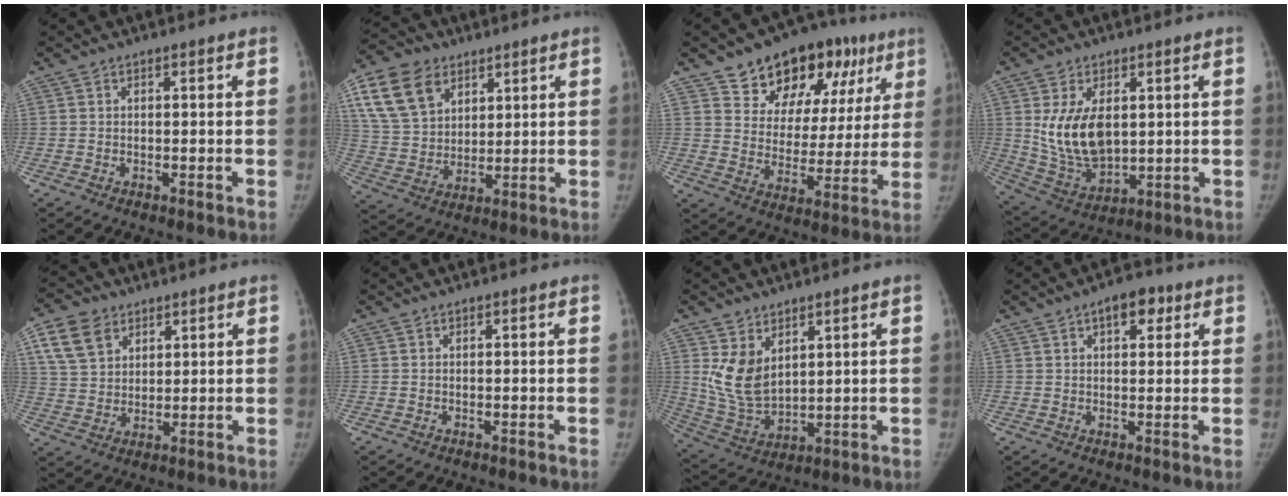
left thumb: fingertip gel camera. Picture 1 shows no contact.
{"total": 15.5, "force": [7.3, 10.9, 8.2], "torque": [-0.143, -0.011, 0.145]}
{"total": 20.6, "force": [11.9, 12.4, 11.3], "torque": [-0.102, -0.019, 0.179]}
{"total": 13.1, "force": [2.3, 7.9, 10.2], "torque": [-0.165, -0.018, 0.061]}
{"total": 9.8, "force": [4.8, 7.1, 4.7], "torque": [-0.069, -0.011, 0.095]}
{"total": 0.0}
{"total": 10.2, "force": [4.0, 6.5, 6.8], "torque": [-0.112, -0.028, 0.100]}
{"total": 5.5, "force": [2.7, 2.9, 3.9], "torque": [-0.031, -0.005, 0.032]}